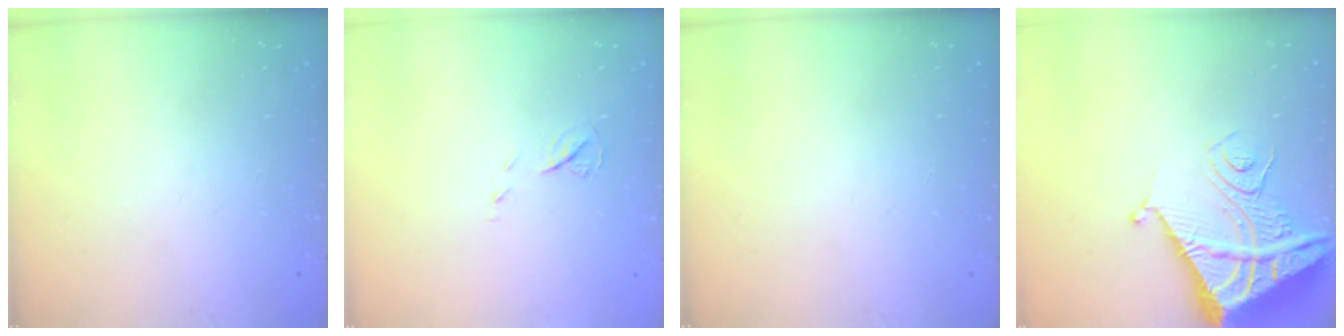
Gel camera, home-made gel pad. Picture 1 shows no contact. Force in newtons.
{"total": 5.7, "press": 5.6, "slide": 0.5}
{"total": 0.0}
{"total": 11.4, "press": 11.3, "slide": 1.3}